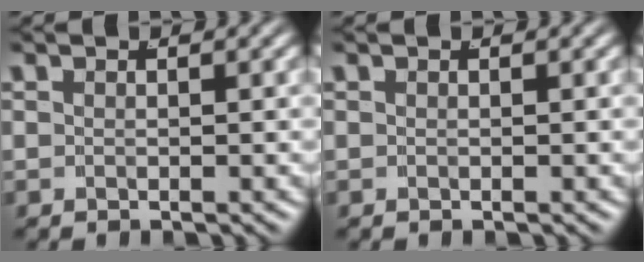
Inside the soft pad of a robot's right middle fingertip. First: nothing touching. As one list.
[{"total": 0.0}]